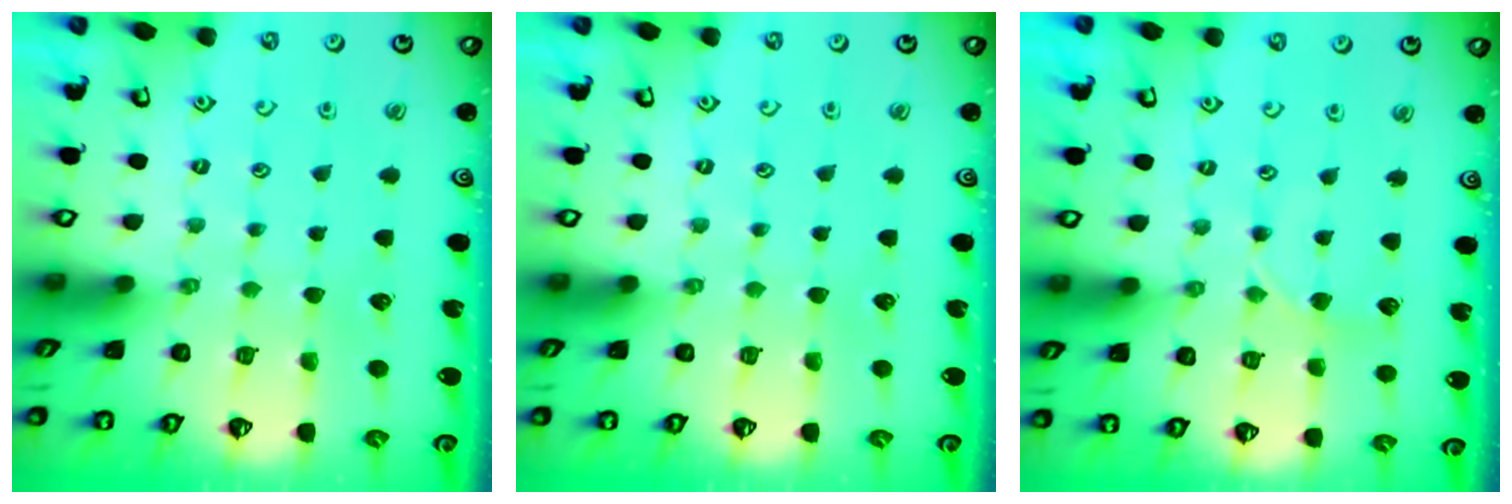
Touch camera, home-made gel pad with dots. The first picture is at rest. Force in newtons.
{"total": 0.0}
{"total": 2.2, "press": 2.2, "slide": 0.3}